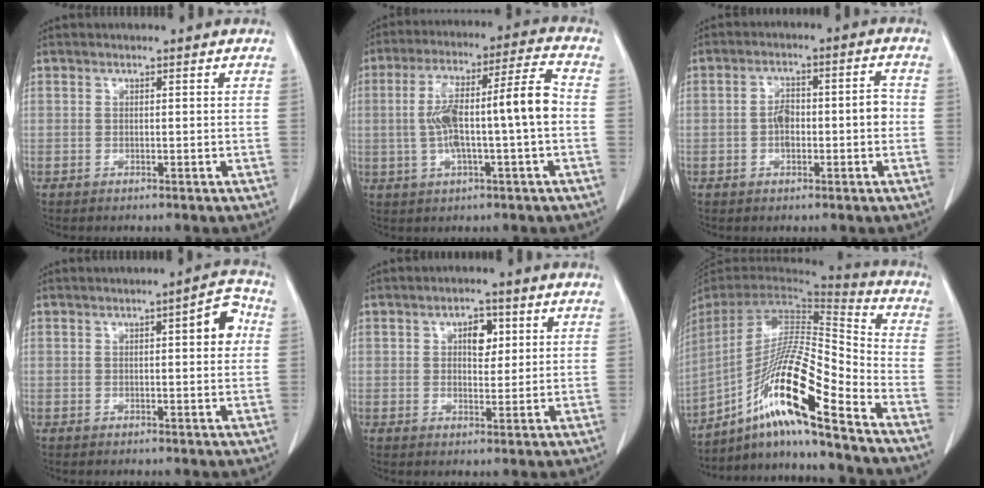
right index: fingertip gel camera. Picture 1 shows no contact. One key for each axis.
{"total": 13.2, "fx": -0.8, "fy": 1.2, "fz": 13.1, "tx": -0.232, "ty": 0.031, "tz": -0.012}
{"total": 5.9, "fx": -1.0, "fy": 2.3, "fz": 5.3, "tx": -0.094, "ty": 0.027, "tz": -0.013}
{"total": 4.8, "fx": 0.9, "fy": 1.2, "fz": 4.6, "tx": -0.057, "ty": 0.013, "tz": 0.007}
{"total": 4.0, "fx": 1.4, "fy": 2.2, "fz": 3.0, "tx": -0.044, "ty": 0.007, "tz": 0.022}
{"total": 18.8, "fx": -12.0, "fy": 0.2, "fz": 14.5, "tx": -0.289, "ty": -0.010, "tz": -0.224}